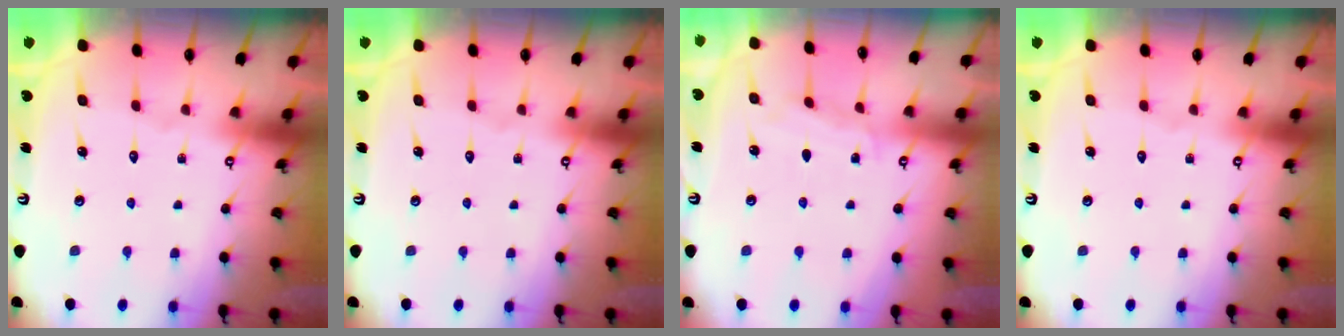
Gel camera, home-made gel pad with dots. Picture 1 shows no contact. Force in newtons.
{"total": 0.0}
{"total": 4.4, "press": 4.4, "slide": 0.5}
{"total": 0.0}